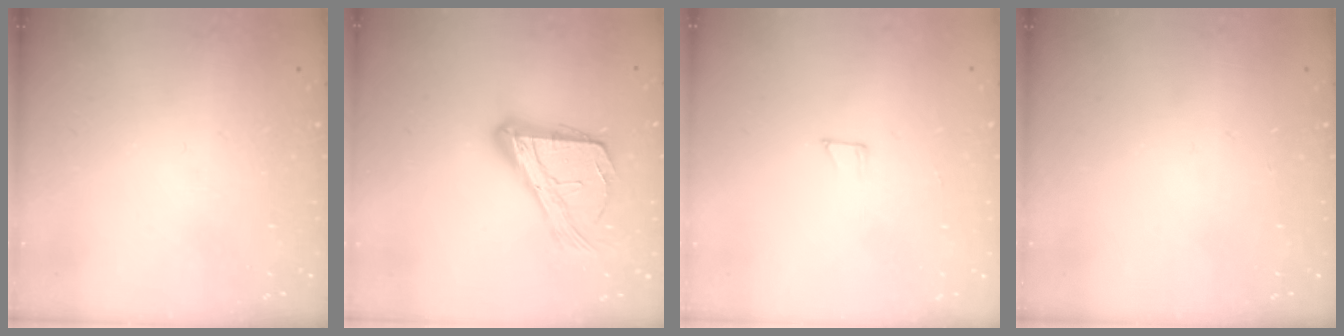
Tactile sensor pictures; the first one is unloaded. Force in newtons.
{"total": 17.3, "press": 17.2, "slide": 1.0}
{"total": 4.3, "press": 4.3, "slide": 0.4}
{"total": 0.0}